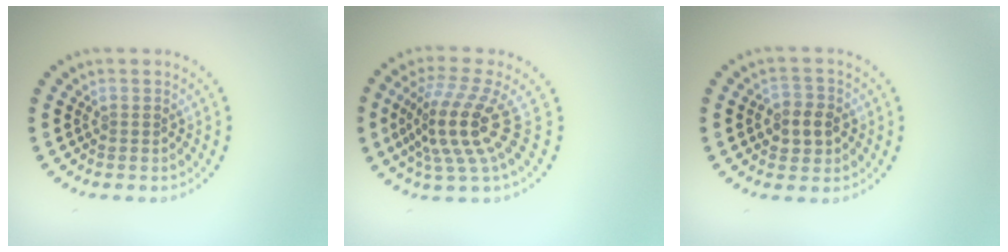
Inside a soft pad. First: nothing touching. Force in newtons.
{"total": 5.1, "press": 3.6, "slide": 3.6}
{"total": 2.8, "press": 2.8, "slide": 0.4}